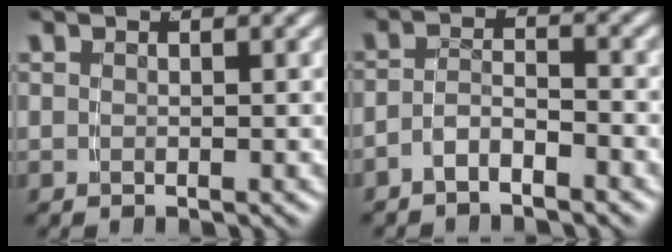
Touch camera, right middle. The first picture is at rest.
{"total": 2.7, "force": [-2.4, 0.8, 1.1], "torque": [-0.015, -0.006, -0.042]}